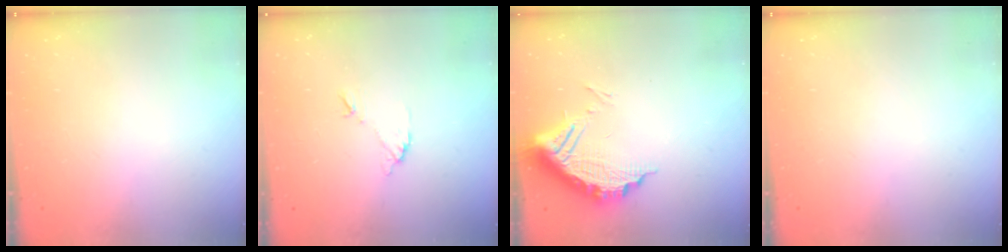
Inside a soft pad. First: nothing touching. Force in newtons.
{"total": 7.6, "press": 7.6, "slide": 0.3}
{"total": 11.0, "press": 11.0, "slide": 1.0}
{"total": 0.0}